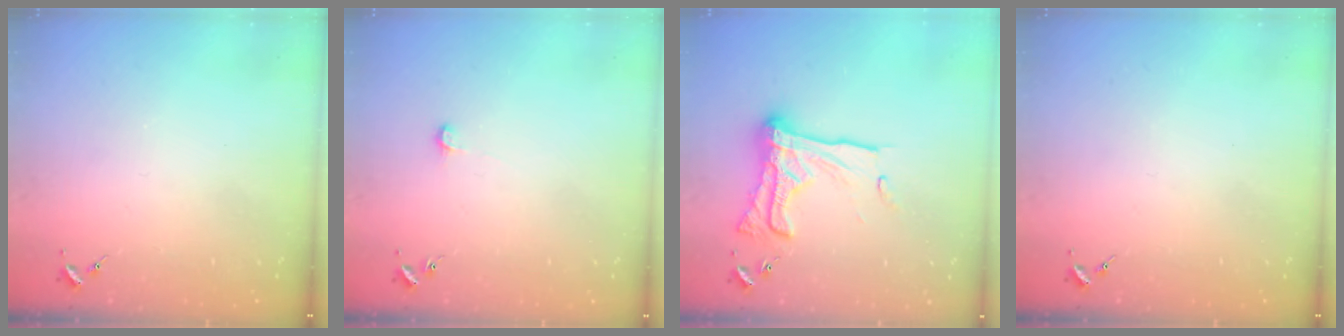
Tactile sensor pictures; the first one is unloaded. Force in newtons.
{"total": 4.3, "press": 4.3, "slide": 0.4}
{"total": 18.8, "press": 18.7, "slide": 1.1}
{"total": 0.0}